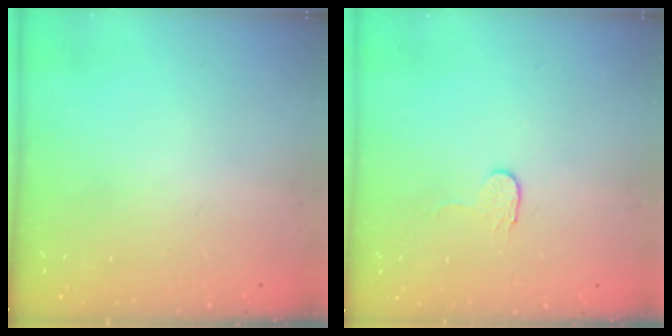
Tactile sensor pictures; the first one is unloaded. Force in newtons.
{"total": 2.9, "press": 2.9, "slide": 0.3}